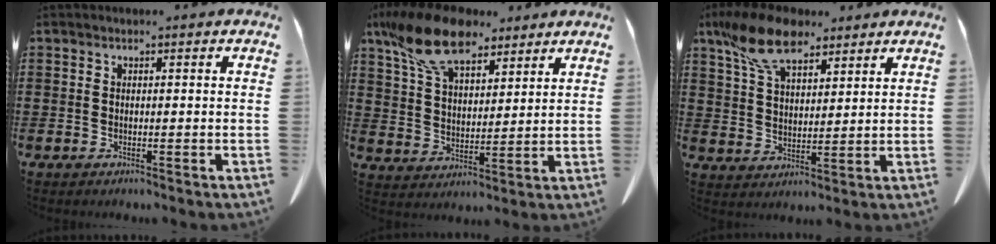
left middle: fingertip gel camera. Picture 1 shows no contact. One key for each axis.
{"total": 13.0, "fx": 9.4, "fy": 5.2, "fz": 7.3, "tx": -0.168, "ty": -0.013, "tz": 0.178}
{"total": 10.9, "fx": 7.6, "fy": 4.6, "fz": 6.3, "tx": -0.151, "ty": -0.010, "tz": 0.142}